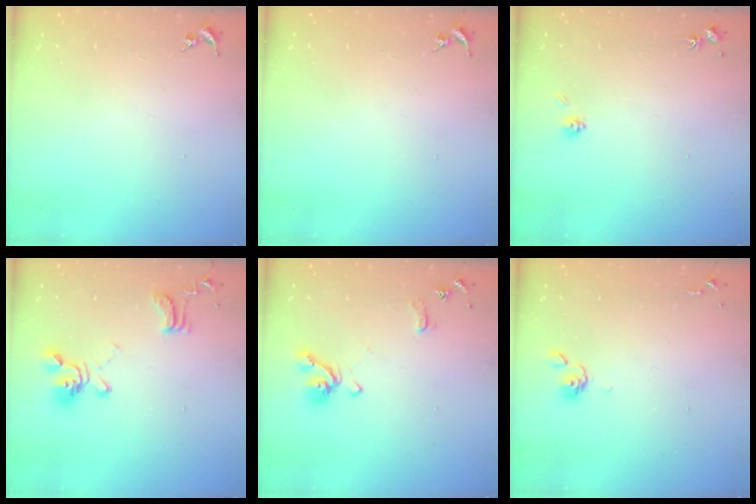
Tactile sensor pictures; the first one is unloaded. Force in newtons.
{"total": 0.0}
{"total": 4.6, "press": 4.4, "slide": 1.2}
{"total": 14.3, "press": 14.3, "slide": 1.3}
{"total": 11.5, "press": 11.4, "slide": 1.6}
{"total": 4.9, "press": 4.8, "slide": 0.9}